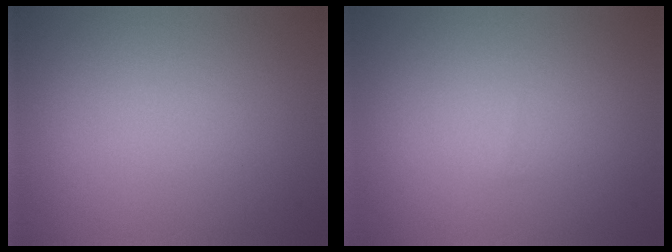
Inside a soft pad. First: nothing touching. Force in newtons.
{"total": 0.0}